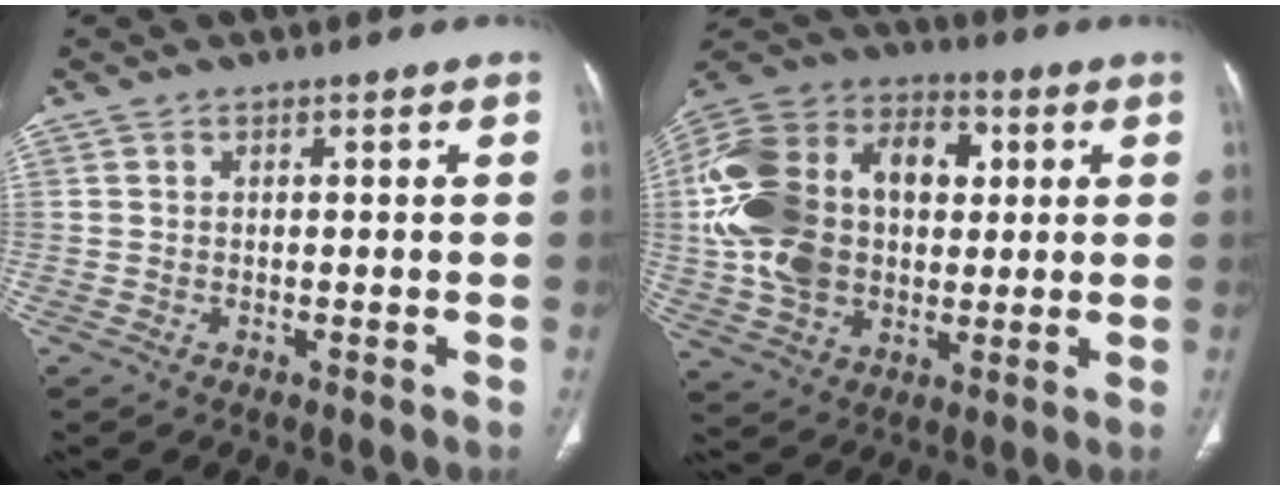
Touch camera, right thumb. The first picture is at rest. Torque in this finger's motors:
{"motor_torque": [2.54, 2.47, 2.15, 0.08, 0.26]}